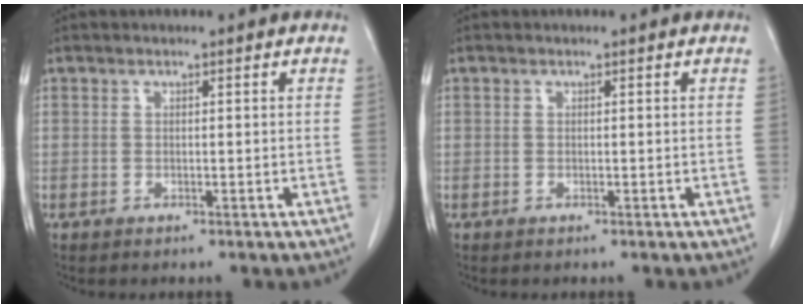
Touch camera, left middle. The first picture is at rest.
{"total": 0.0}